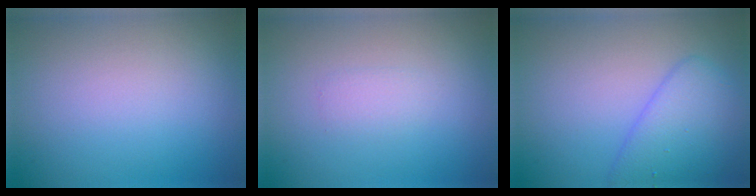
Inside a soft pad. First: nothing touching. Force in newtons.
{"total": 1.0, "press": 1.0, "slide": 0.0}
{"total": 4.2, "press": 4.2, "slide": 0.1}